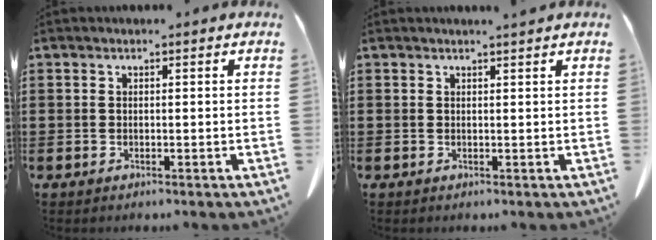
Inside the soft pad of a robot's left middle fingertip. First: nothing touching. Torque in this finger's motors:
{"motor_torque": [-0.40, -0.33, 0.00, 0.01]}